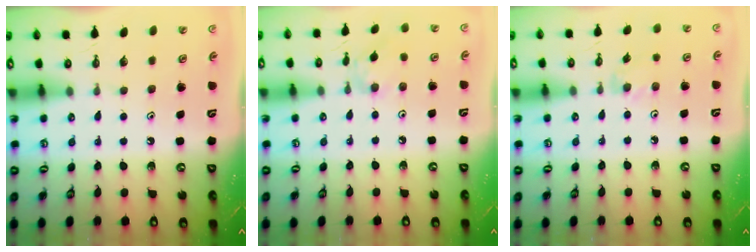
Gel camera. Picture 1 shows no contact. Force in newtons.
{"total": 2.7, "press": 2.7, "slide": 0.3}
{"total": 2.3, "press": 2.3, "slide": 0.4}